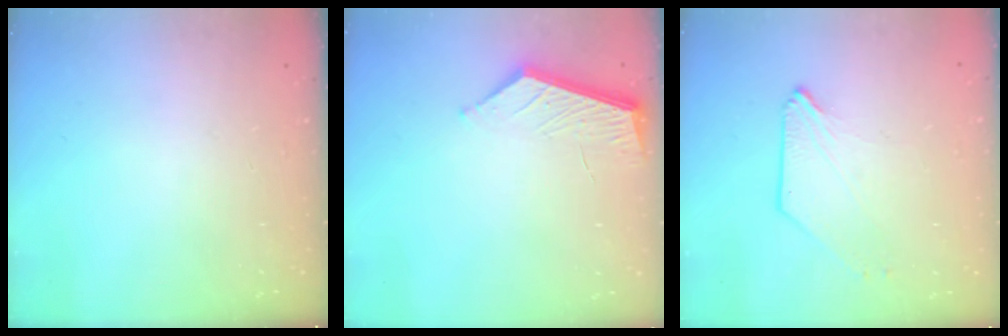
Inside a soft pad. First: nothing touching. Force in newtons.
{"total": 5.4, "press": 5.4, "slide": 0.6}
{"total": 0.0}